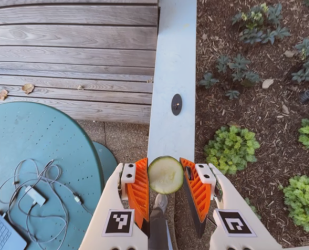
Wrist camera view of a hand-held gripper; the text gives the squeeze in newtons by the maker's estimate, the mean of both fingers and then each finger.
{"total": 13.3, "left": 13.9, "right": 12.6}